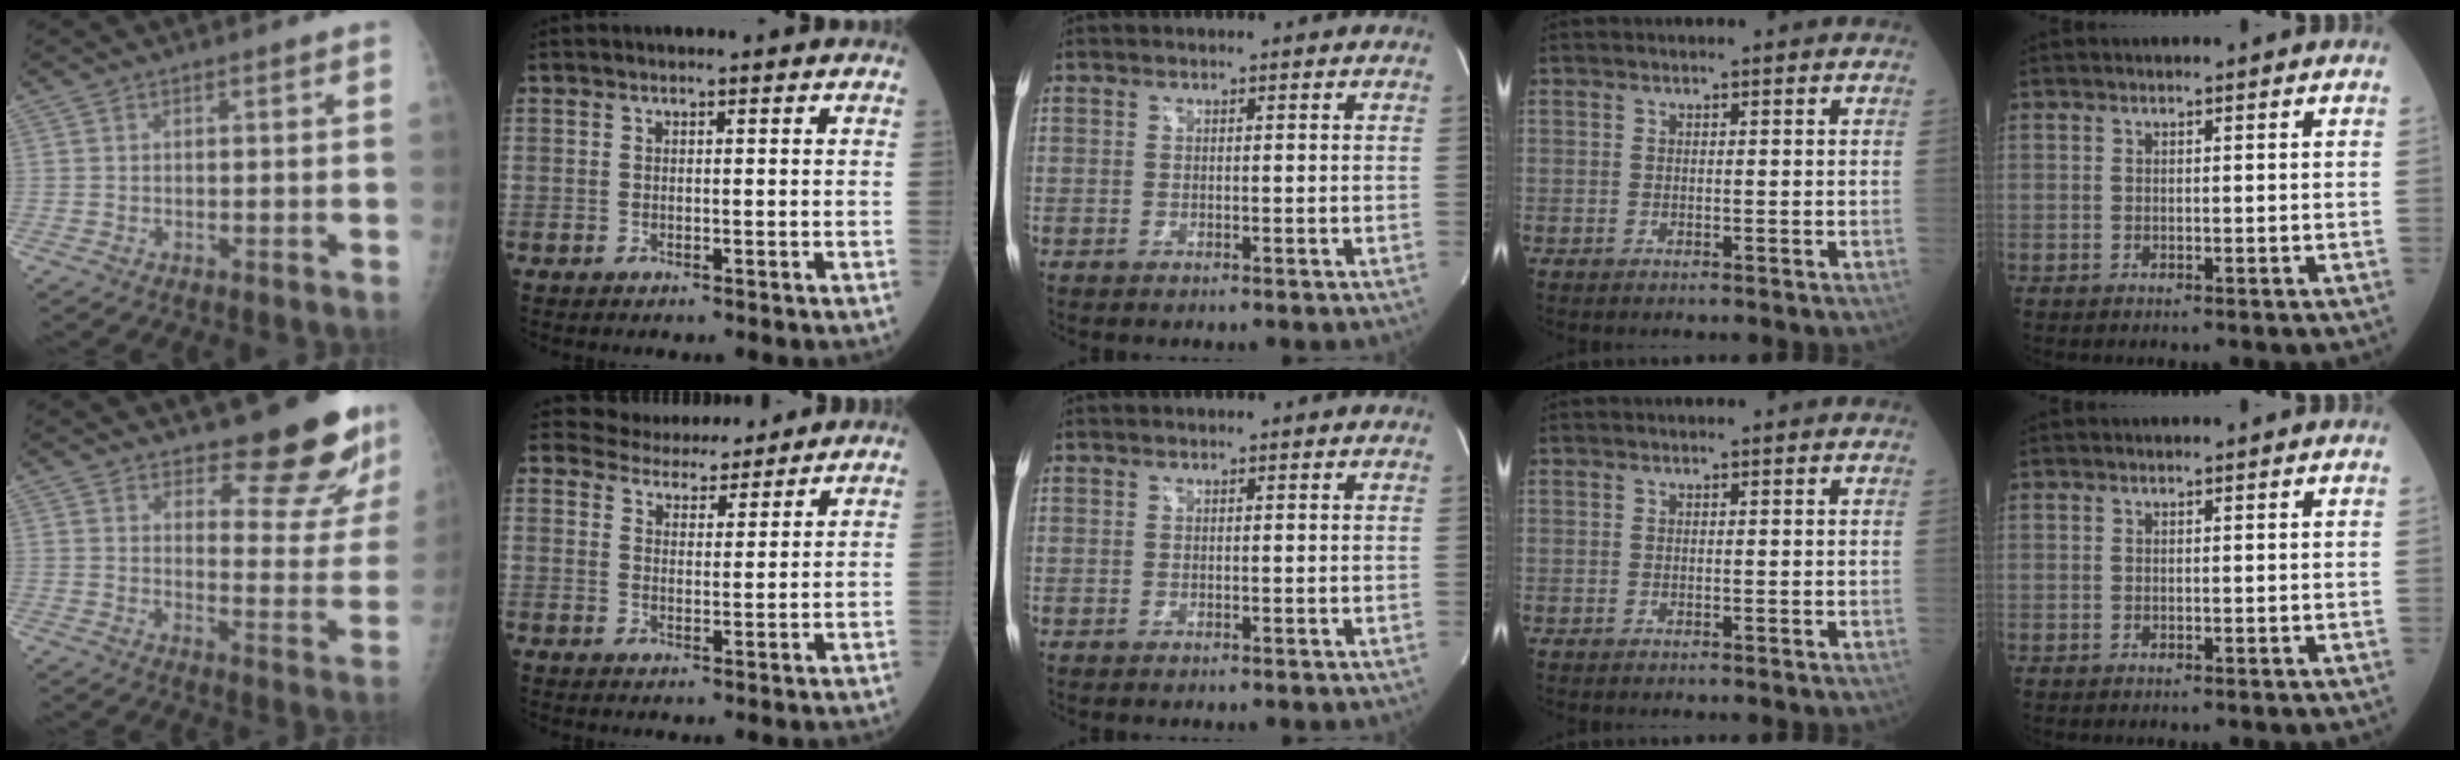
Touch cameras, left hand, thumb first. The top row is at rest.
{"thumb": {"total": 15.4, "force": [12.9, 4.1, 7.5], "torque": [-0.054, -0.116, 0.163]}, "index": {"total": 6.5, "force": [6.2, 1.8, 0.4], "torque": [-0.003, 0.006, 0.087]}}